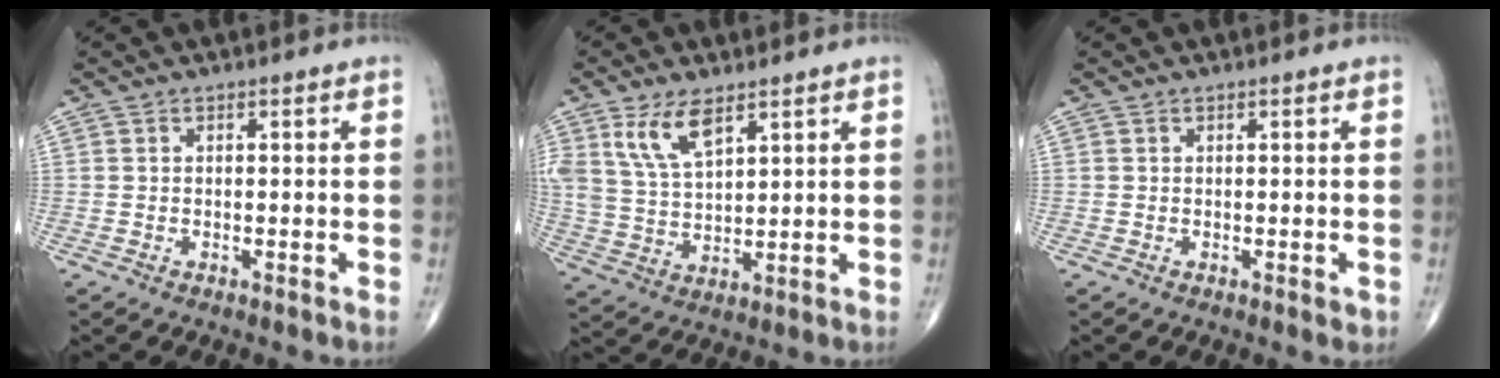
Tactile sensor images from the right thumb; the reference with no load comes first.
{"total": 9.0, "force": [5.2, 4.0, 6.2], "torque": [-0.119, -0.017, 0.111]}
{"total": 0.9, "force": [-0.1, 0.6, 0.7], "torque": [-0.006, -0.002, -0.001]}